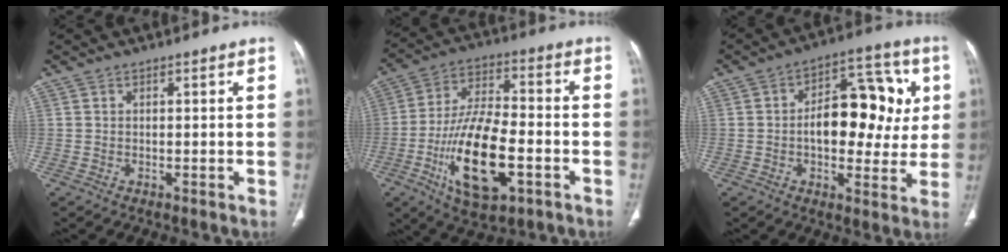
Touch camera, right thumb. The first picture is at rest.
{"total": 18.5, "force": [-6.1, 8.0, 15.6], "torque": [-0.281, 0.023, -0.100]}
{"total": 17.3, "force": [1.2, 10.0, 14.1], "torque": [-0.149, 0.027, 0.015]}